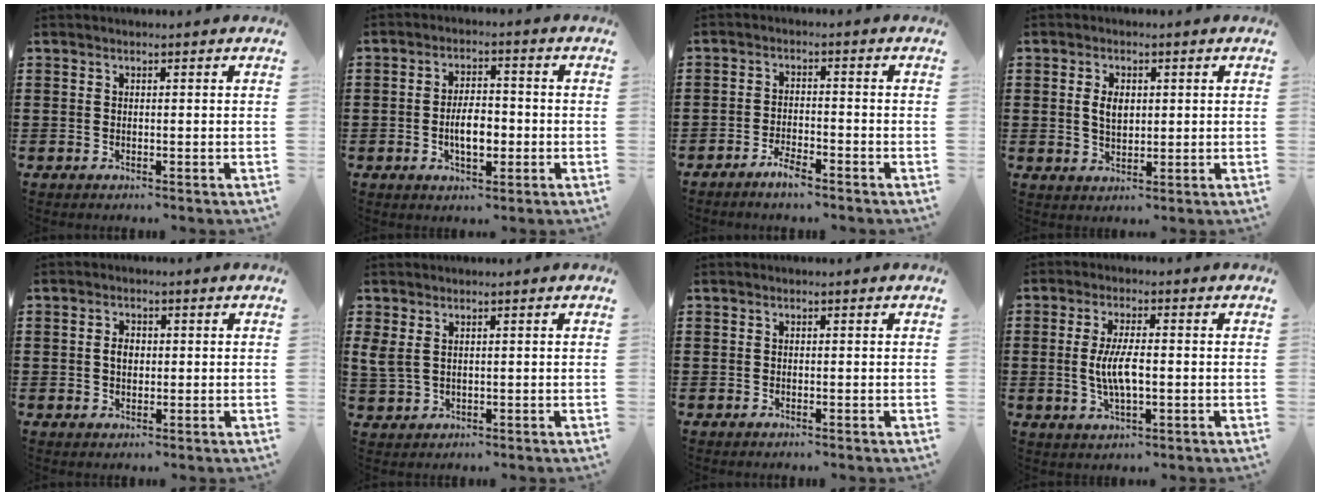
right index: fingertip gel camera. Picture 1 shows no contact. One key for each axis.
{"total": 5.1, "fx": -1.1, "fy": 2.4, "fz": 4.3, "tx": -0.077, "ty": 0.002, "tz": -0.022}
{"total": 2.8, "fx": -2.5, "fy": 0.7, "fz": 1.1, "tx": -0.029, "ty": 0.007, "tz": -0.050}
{"total": 3.6, "fx": 0.5, "fy": 2.1, "fz": 2.9, "tx": -0.053, "ty": 0.006, "tz": 0.006}
{"total": 2.3, "fx": 0.1, "fy": 1.5, "fz": 1.8, "tx": -0.036, "ty": 0.007, "tz": 0.001}
{"total": 2.2, "fx": 1.2, "fy": 1.1, "fz": 1.6, "tx": -0.043, "ty": 0.001, "tz": 0.020}
{"total": 0.0}
{"total": 6.0, "fx": -0.5, "fy": 1.8, "fz": 5.7, "tx": -0.123, "ty": -0.005, "tz": -0.017}